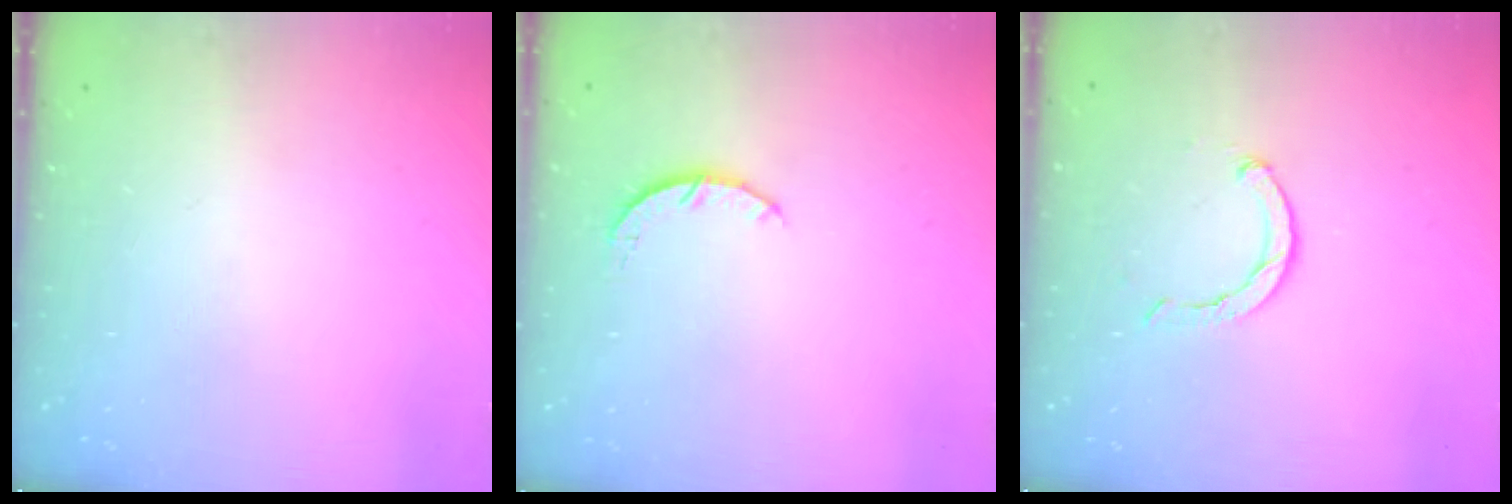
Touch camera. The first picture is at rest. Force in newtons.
{"total": 3.0, "press": 3.0, "slide": 0.4}
{"total": 1.9, "press": 1.9, "slide": 0.3}